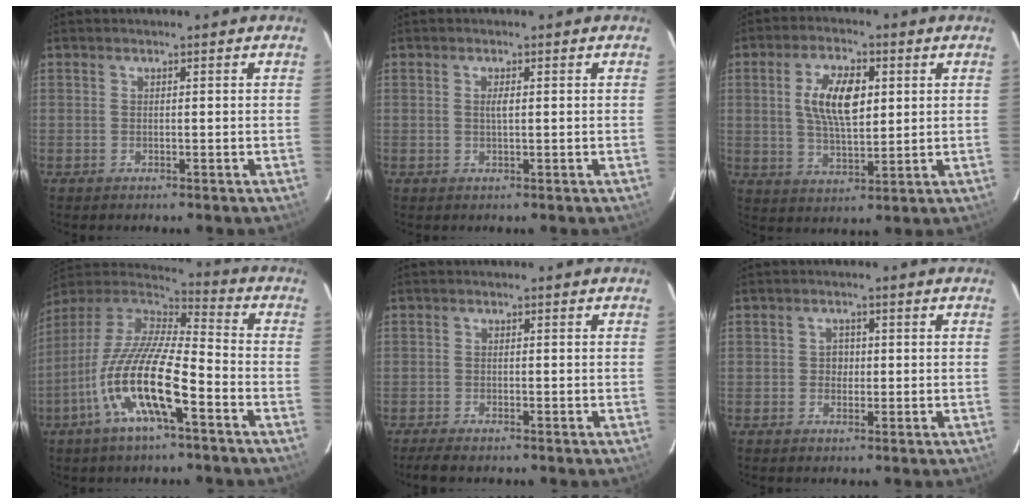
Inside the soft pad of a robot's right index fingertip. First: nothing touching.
{"total": 1.3, "force": [0.2, 0.2, 1.2], "torque": [-0.022, 0.001, 0.003]}
{"total": 10.0, "force": [2.3, 4.5, 8.7], "torque": [-0.163, 0.008, 0.044]}
{"total": 17.7, "force": [-7.4, 4.1, 15.6], "torque": [-0.299, -0.021, -0.150]}
{"total": 3.5, "force": [-2.9, 0.5, 1.9], "torque": [-0.047, -0.013, -0.051]}
{"total": 1.9, "force": [-0.2, 1.8, 0.5], "torque": [-0.004, 0.006, -0.004]}